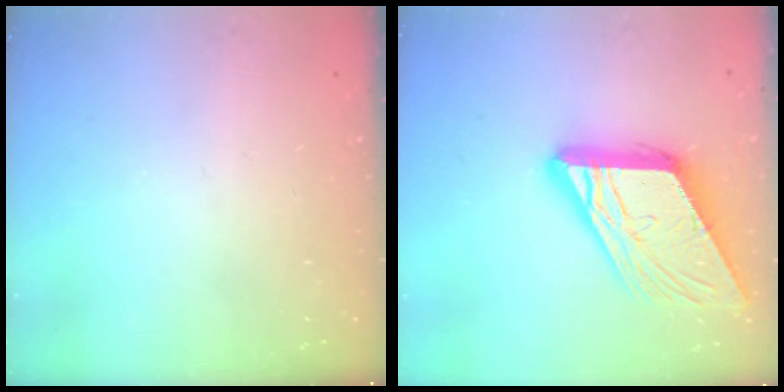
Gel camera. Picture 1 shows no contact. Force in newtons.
{"total": 18.0, "press": 17.8, "slide": 2.4}